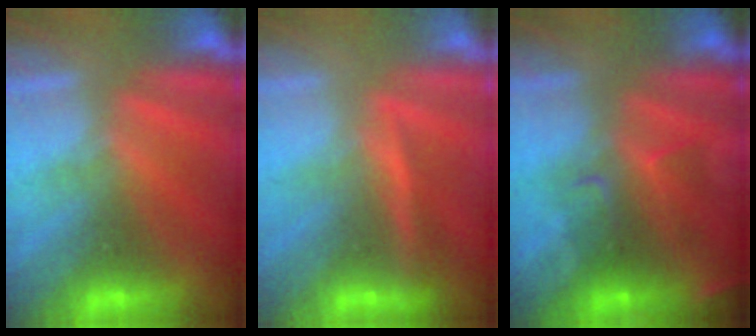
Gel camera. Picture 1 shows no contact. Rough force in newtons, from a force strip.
{"total": 2.9}
{"total": 9.6}